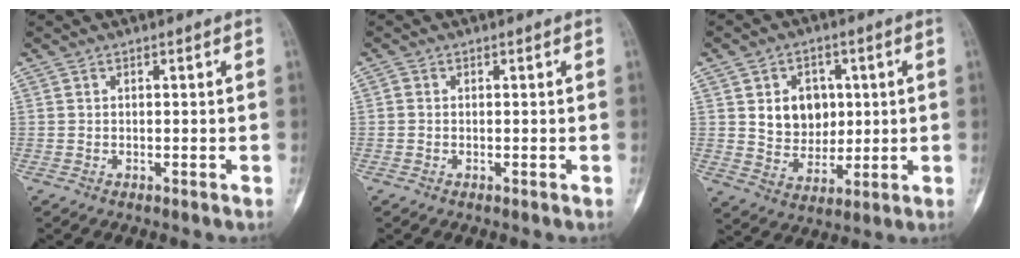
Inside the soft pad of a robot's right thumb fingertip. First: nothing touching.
{"total": 0.5, "force": [0.0, 0.5, 0.3], "torque": [-0.002, 0.001, -0.004]}
{"total": 9.9, "force": [2.1, 7.9, 5.6], "torque": [-0.043, -0.009, 0.044]}